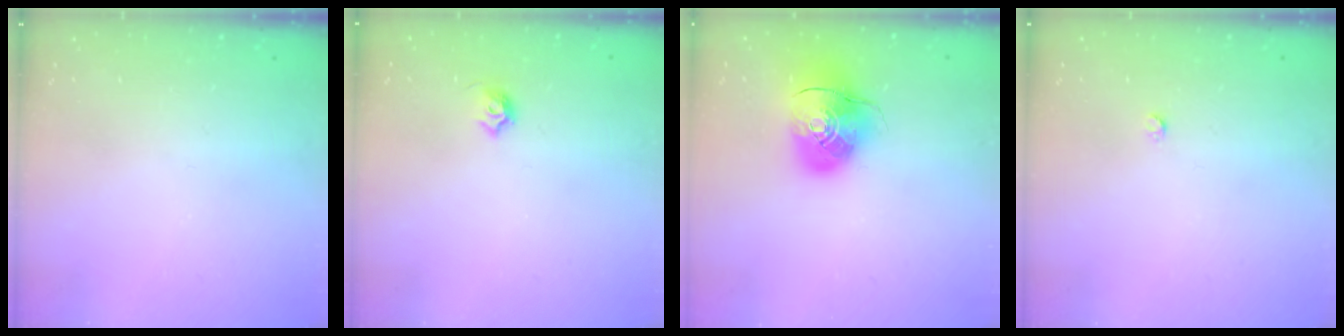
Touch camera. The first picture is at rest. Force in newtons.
{"total": 5.0, "press": 4.9, "slide": 0.7}
{"total": 10.9, "press": 10.7, "slide": 1.8}
{"total": 2.4, "press": 2.4, "slide": 0.3}